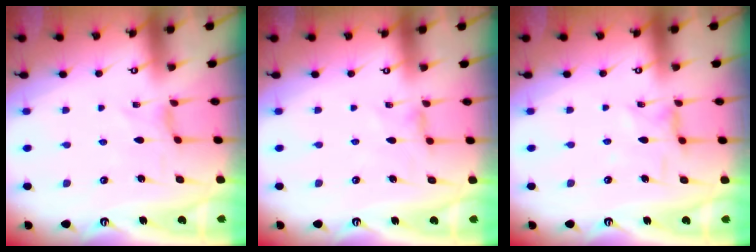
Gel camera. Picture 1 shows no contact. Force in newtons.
{"total": 1.5, "press": 1.4, "slide": 0.3}
{"total": 2.0, "press": 2.0, "slide": 0.4}